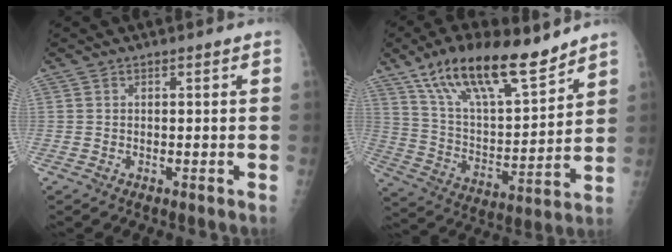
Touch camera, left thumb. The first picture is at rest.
{"total": 20.2, "force": [14.4, 6.5, 12.6], "torque": [-0.190, -0.062, 0.260]}